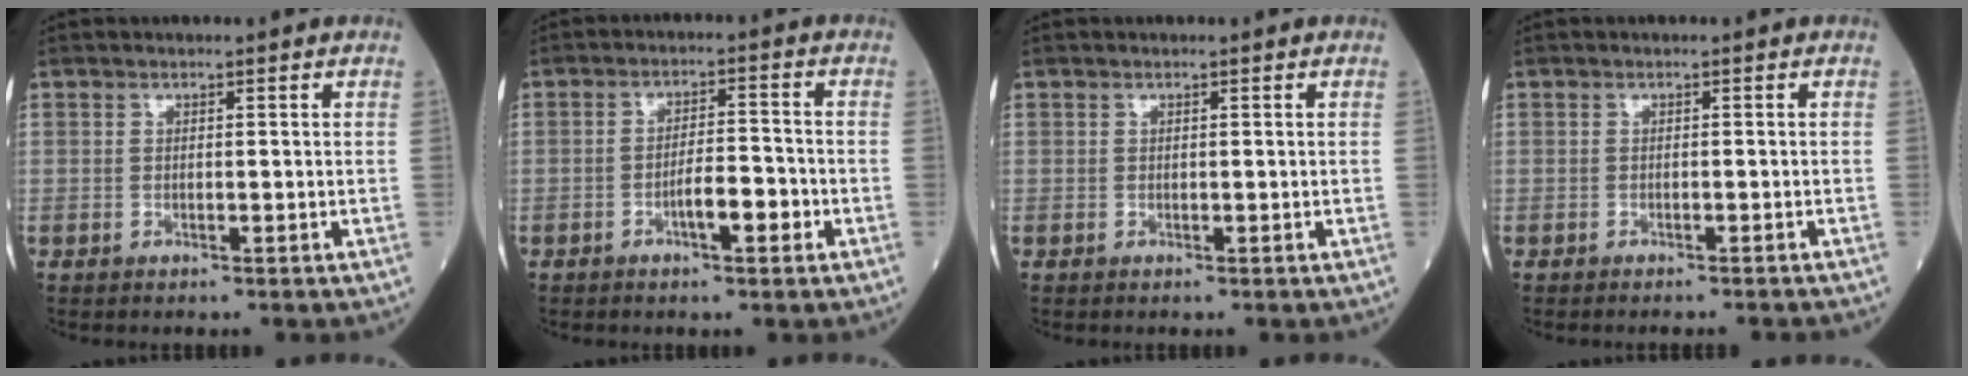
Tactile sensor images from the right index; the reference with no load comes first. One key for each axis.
{"total": 4.7, "fx": -2.1, "fy": 1.1, "fz": 4.1, "tx": -0.064, "ty": 0.005, "tz": -0.037}
{"total": 0.0}
{"total": 4.3, "fx": -4.1, "fy": 0.2, "fz": 1.3, "tx": -0.014, "ty": -0.016, "tz": -0.044}